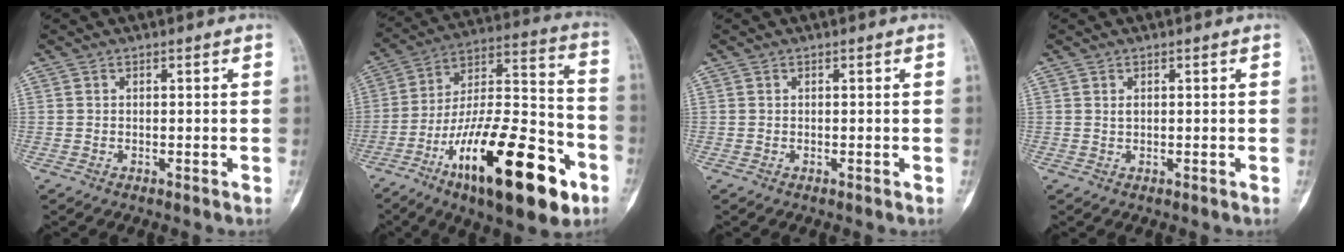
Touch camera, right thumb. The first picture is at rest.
{"total": 28.6, "force": [-13.4, 9.7, 23.3], "torque": [-0.363, 0.067, -0.214]}
{"total": 0.0}
{"total": 0.7, "force": [0.3, 0.4, 0.5], "torque": [-0.012, 0.001, 0.006]}